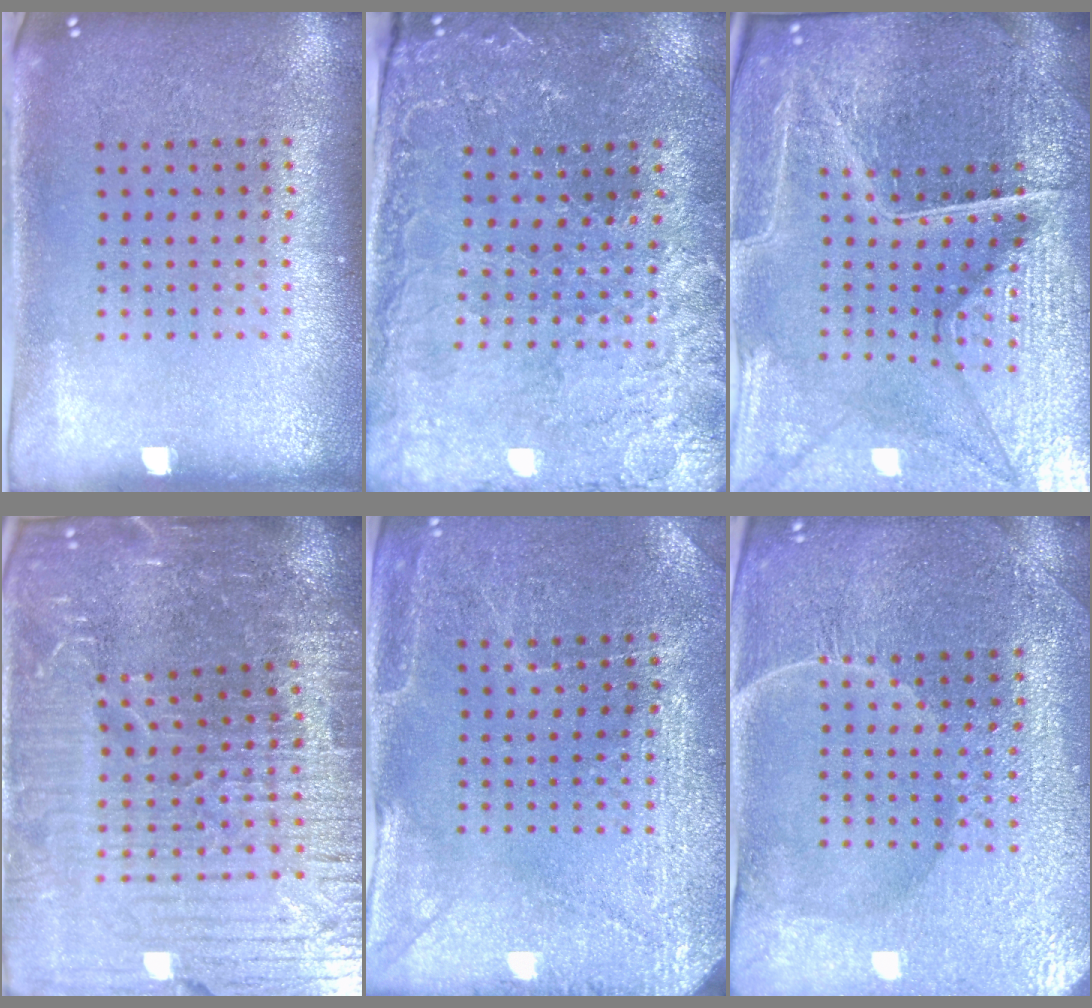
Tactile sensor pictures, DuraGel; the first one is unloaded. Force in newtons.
{"total": 1.2, "press": 1.2, "slide": 0.4}
{"total": 5.5, "press": 5.1, "slide": 2.0}
{"total": 6.9, "press": 6.0, "slide": 3.5}
{"total": 2.9, "press": 2.8, "slide": 0.3}
{"total": 4.3, "press": 4.2, "slide": 1.1}